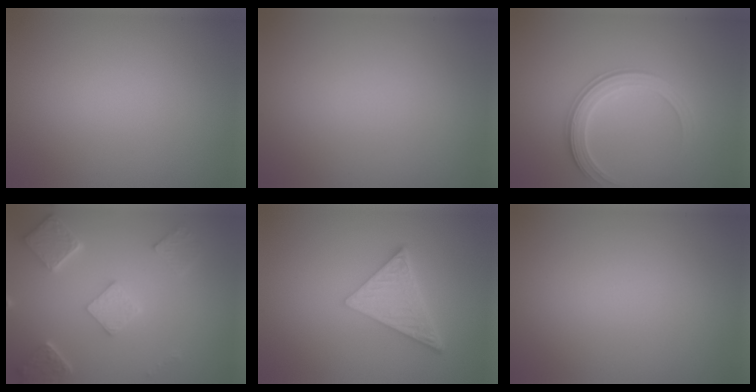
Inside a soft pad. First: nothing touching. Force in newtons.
{"total": 0.0}
{"total": 2.8, "press": 2.8, "slide": 0.3}
{"total": 4.9, "press": 3.8, "slide": 3.1}
{"total": 5.4, "press": 4.1, "slide": 3.6}
{"total": 0.0}